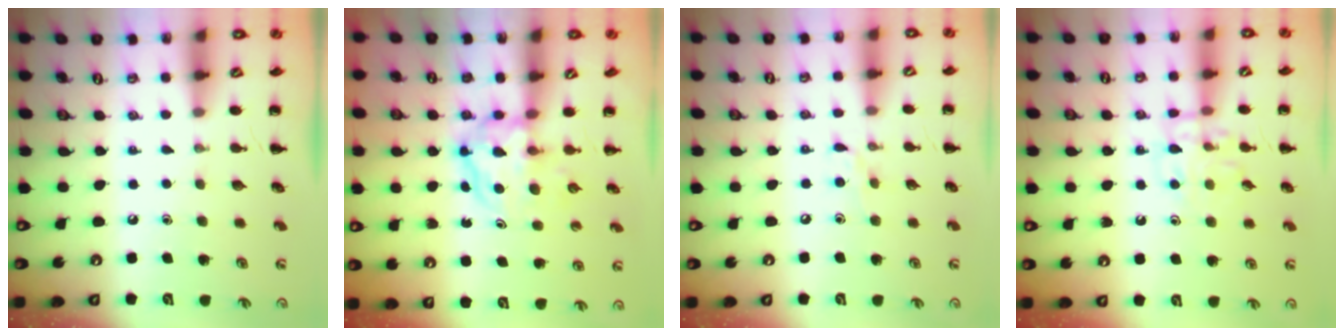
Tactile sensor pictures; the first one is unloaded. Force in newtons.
{"total": 3.8, "press": 3.8, "slide": 0.5}
{"total": 5.2, "press": 4.9, "slide": 1.6}
{"total": 9.7, "press": 9.7, "slide": 0.6}